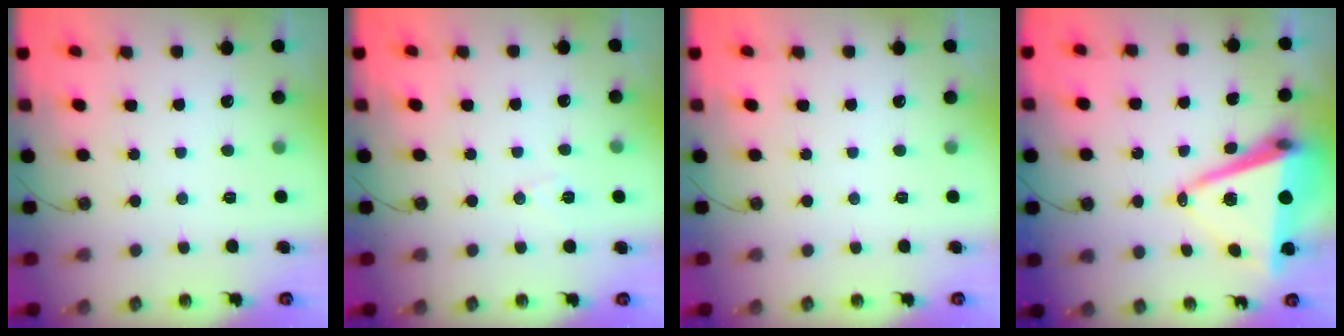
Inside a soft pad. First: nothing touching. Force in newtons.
{"total": 5.8, "press": 4.9, "slide": 3.1}
{"total": 0.0}
{"total": 11.7, "press": 11.0, "slide": 4.0}